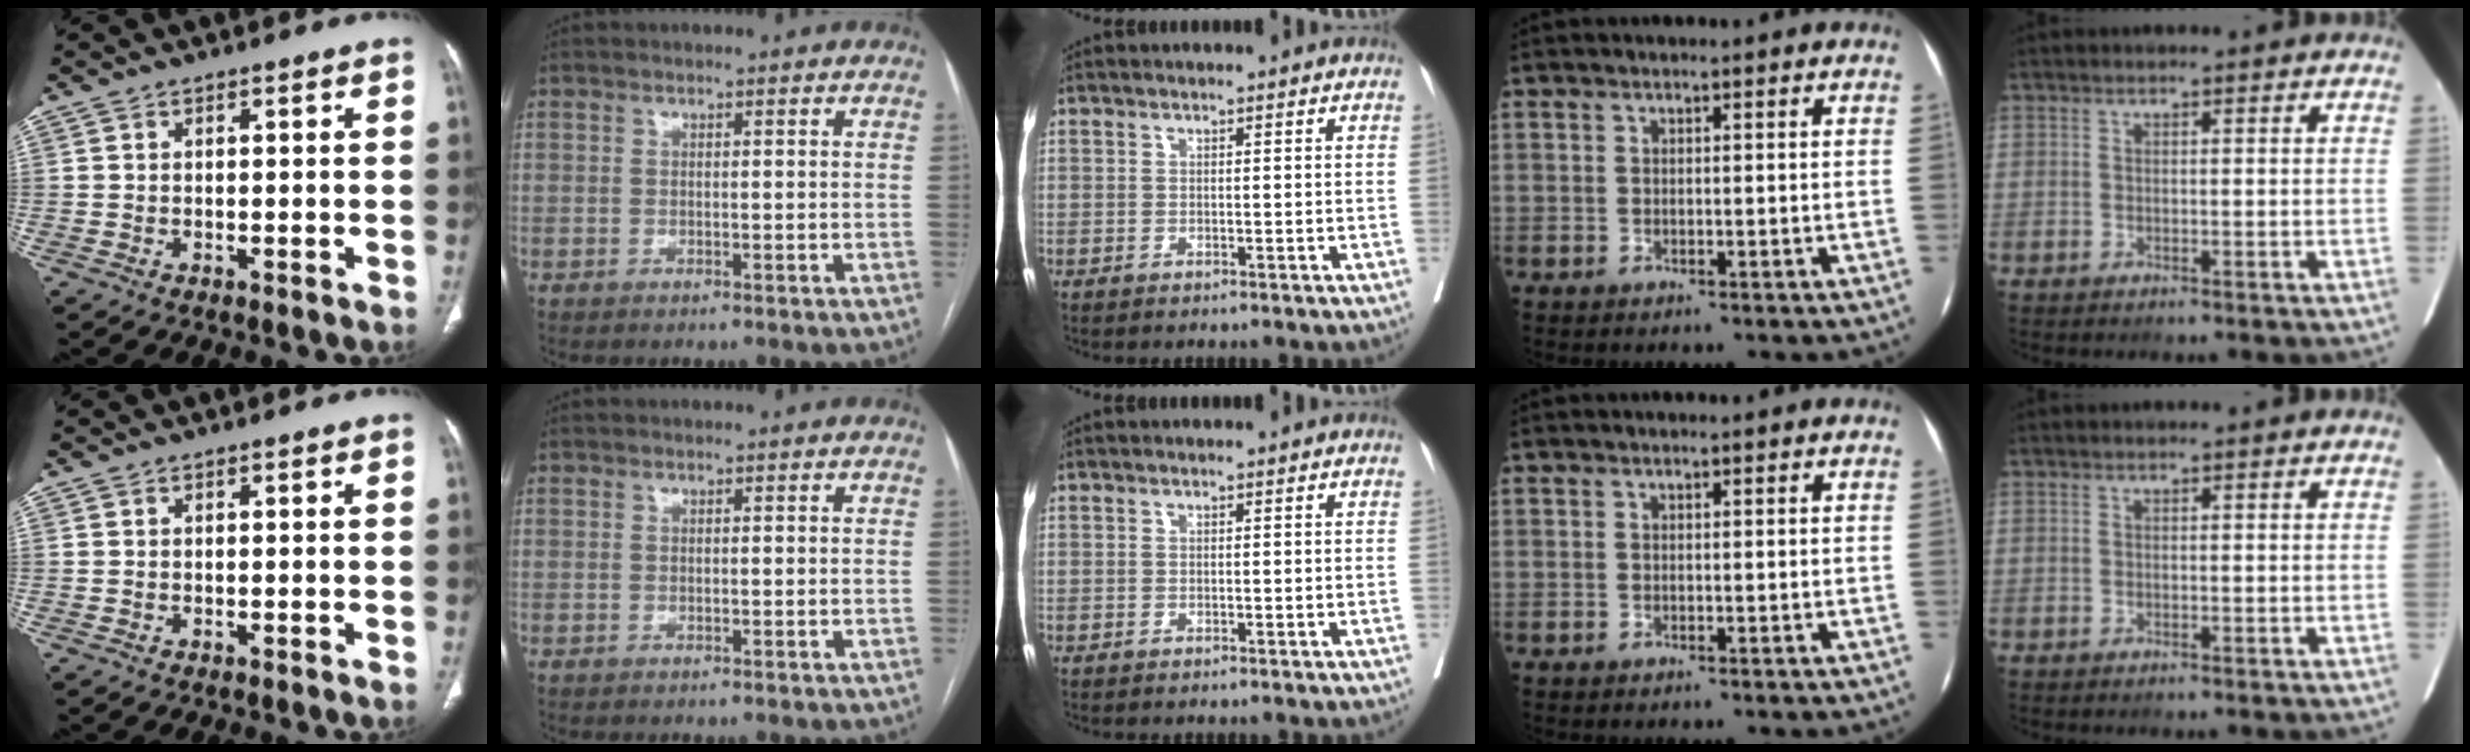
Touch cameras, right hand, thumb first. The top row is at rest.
{}